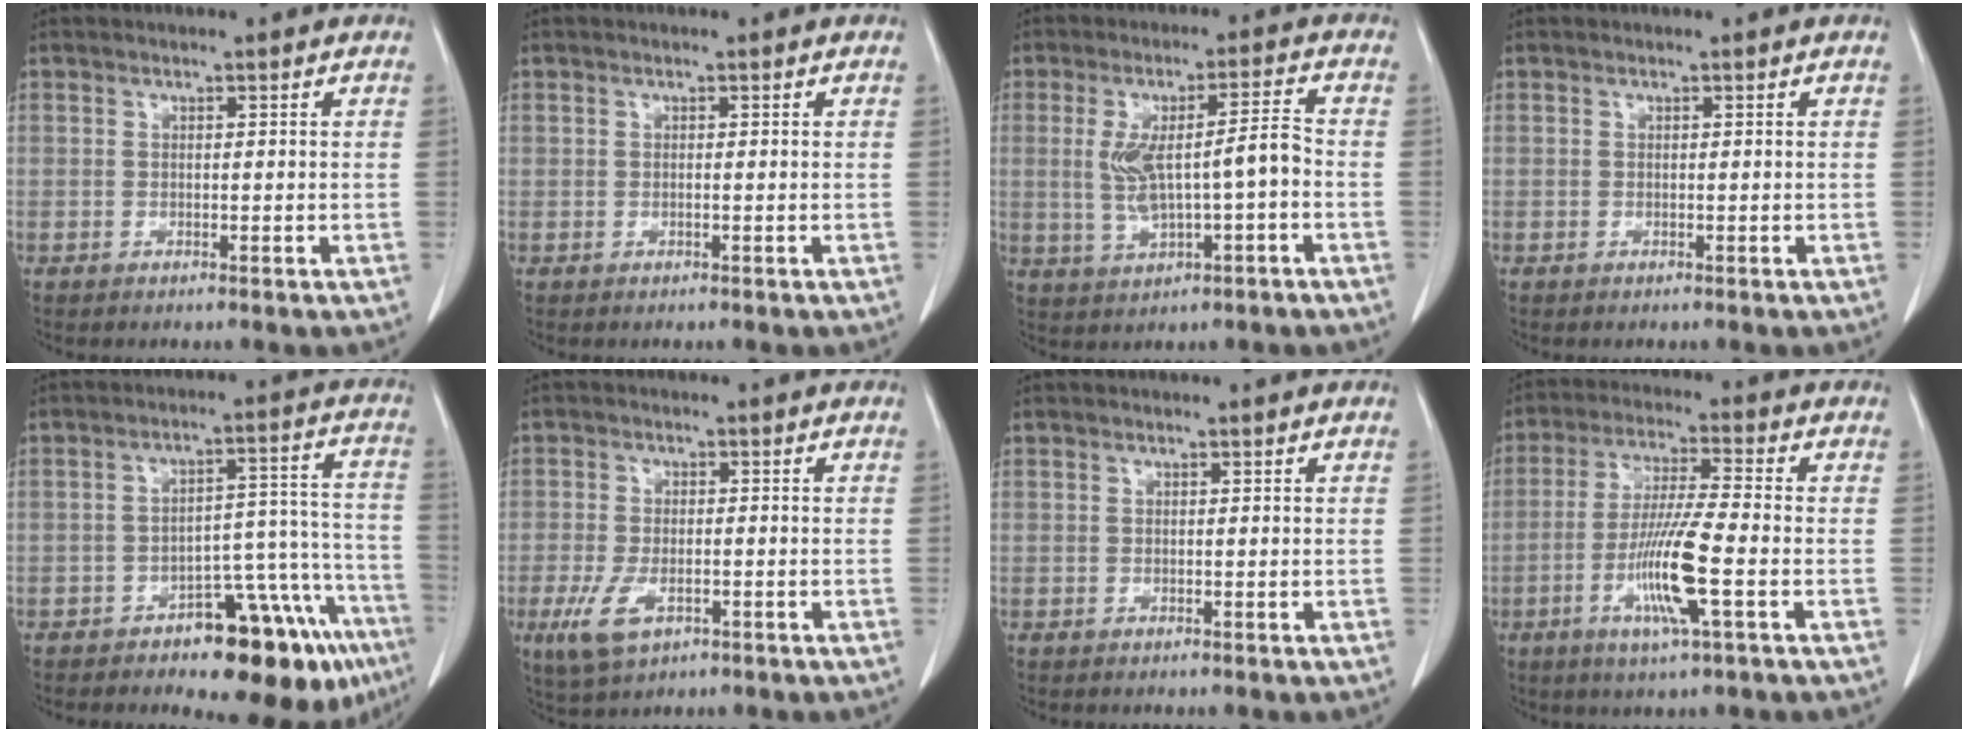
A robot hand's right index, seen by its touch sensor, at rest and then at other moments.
{"total": 0.0}
{"total": 8.7, "force": [-0.8, 1.6, 8.5], "torque": [-0.162, 0.018, -0.005]}
{"total": 0.0}
{"total": 15.9, "force": [-10.4, 4.9, 11.1], "torque": [-0.073, 0.061, -0.141]}
{"total": 5.9, "force": [-2.5, 2.9, 4.5], "torque": [-0.092, -0.009, -0.034]}
{"total": 0.0}
{"total": 10.6, "force": [-3.3, 0.0, 10.1], "torque": [-0.198, -0.015, -0.065]}